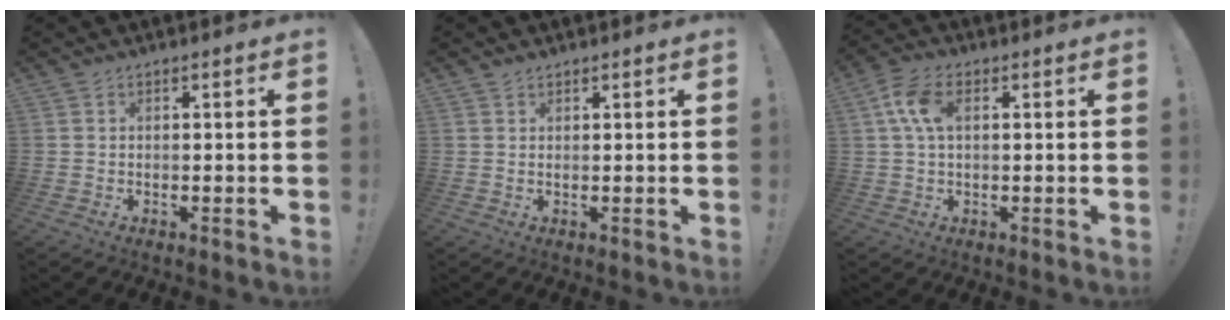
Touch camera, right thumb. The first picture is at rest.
{"total": 1.0, "force": [0.9, 0.2, 0.3], "torque": [-0.003, -0.002, 0.017]}
{"total": 7.8, "force": [1.8, 4.5, 6.1], "torque": [-0.127, 0.007, 0.034]}